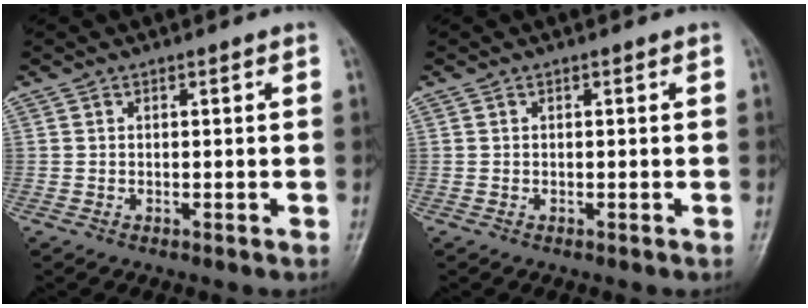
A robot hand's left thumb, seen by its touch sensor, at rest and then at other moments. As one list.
[{"total": 0.0}]